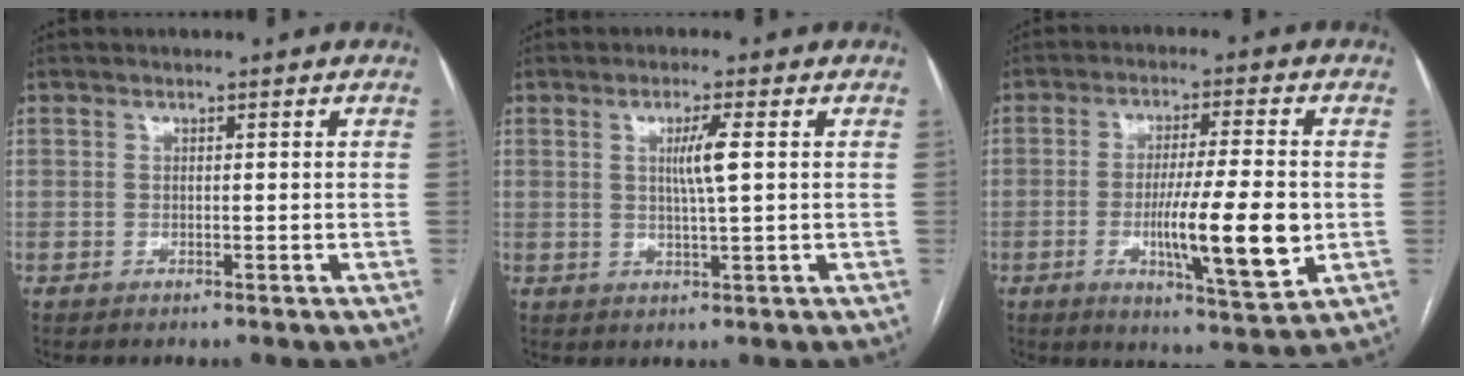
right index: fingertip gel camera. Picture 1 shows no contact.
{"total": 4.1, "force": [0.8, -0.3, 4.0], "torque": [-0.074, -0.003, 0.015]}
{"total": 12.6, "force": [-2.3, 1.2, 12.3], "torque": [-0.204, -0.018, -0.037]}